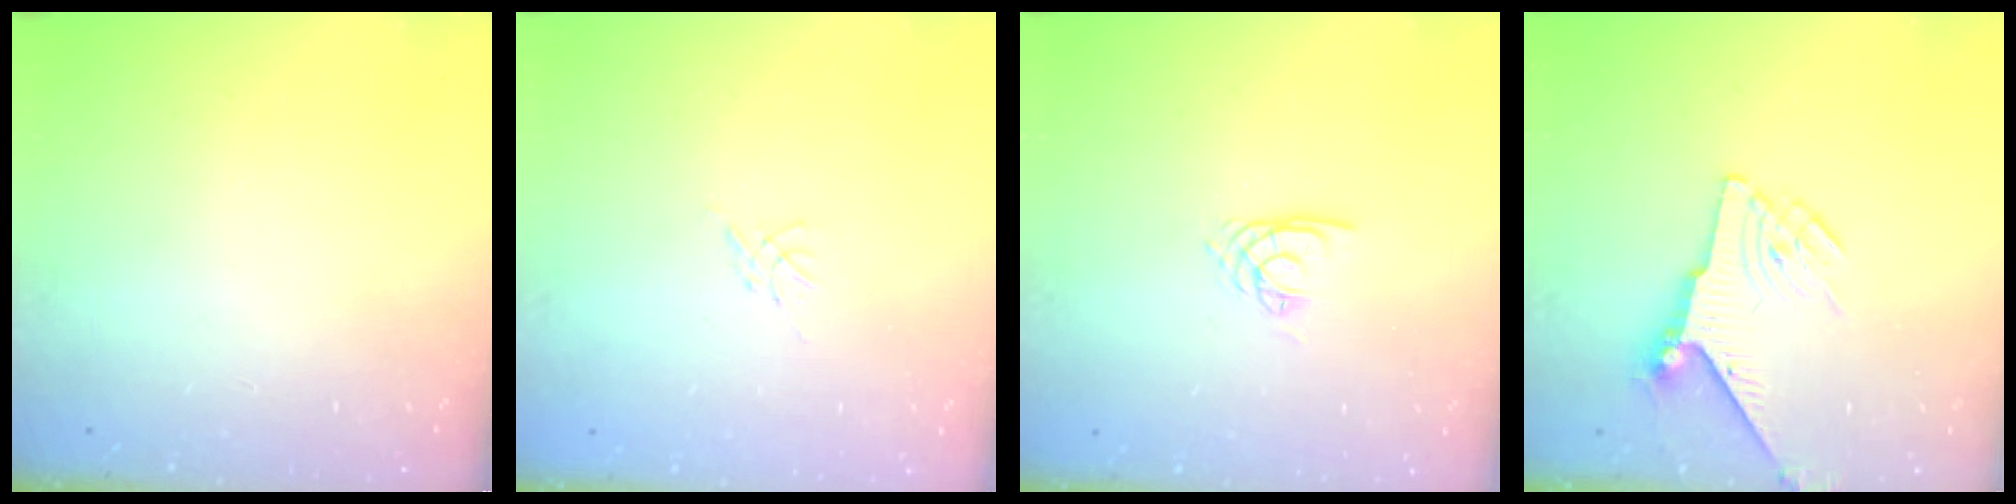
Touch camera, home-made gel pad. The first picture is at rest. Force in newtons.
{"total": 0.0}
{"total": 2.7, "press": 2.7, "slide": 0.1}
{"total": 6.8, "press": 6.7, "slide": 0.9}